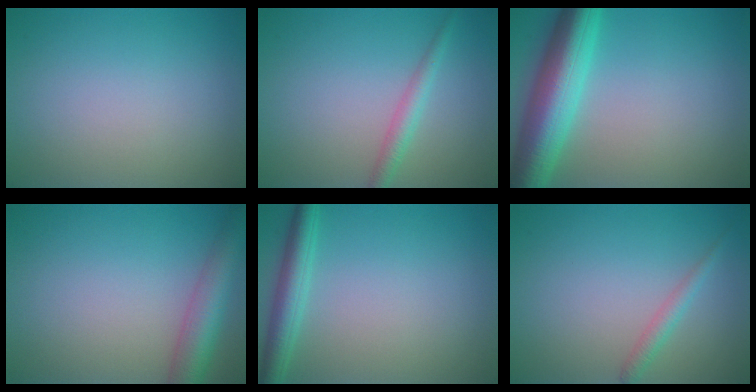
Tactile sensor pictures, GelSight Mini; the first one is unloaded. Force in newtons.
{"total": 2.0, "press": 2.0, "slide": 0.1}
{"total": 8.4, "press": 8.4, "slide": 0.2}
{"total": 4.9, "press": 4.9, "slide": 0.2}
{"total": 3.4, "press": 3.4, "slide": 0.3}
{"total": 1.4, "press": 1.4, "slide": 0.0}